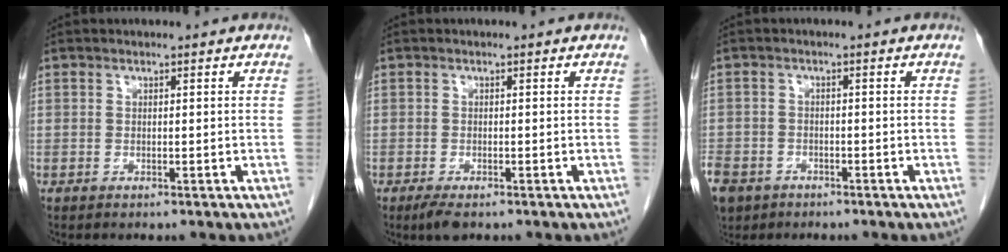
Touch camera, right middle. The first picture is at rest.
{"total": 2.5, "force": [-1.7, 0.9, 1.7], "torque": [-0.035, -0.005, -0.025]}
{"total": 11.2, "force": [-6.5, 8.2, 4.1], "torque": [-0.131, -0.011, -0.101]}